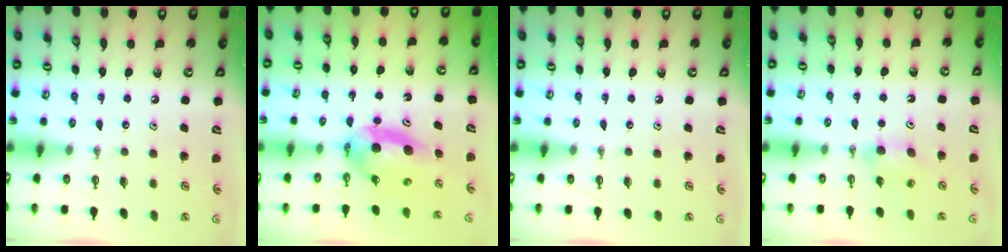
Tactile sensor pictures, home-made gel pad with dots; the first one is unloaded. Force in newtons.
{"total": 6.6, "press": 5.6, "slide": 3.5}
{"total": 0.0}
{"total": 4.0, "press": 3.8, "slide": 1.2}